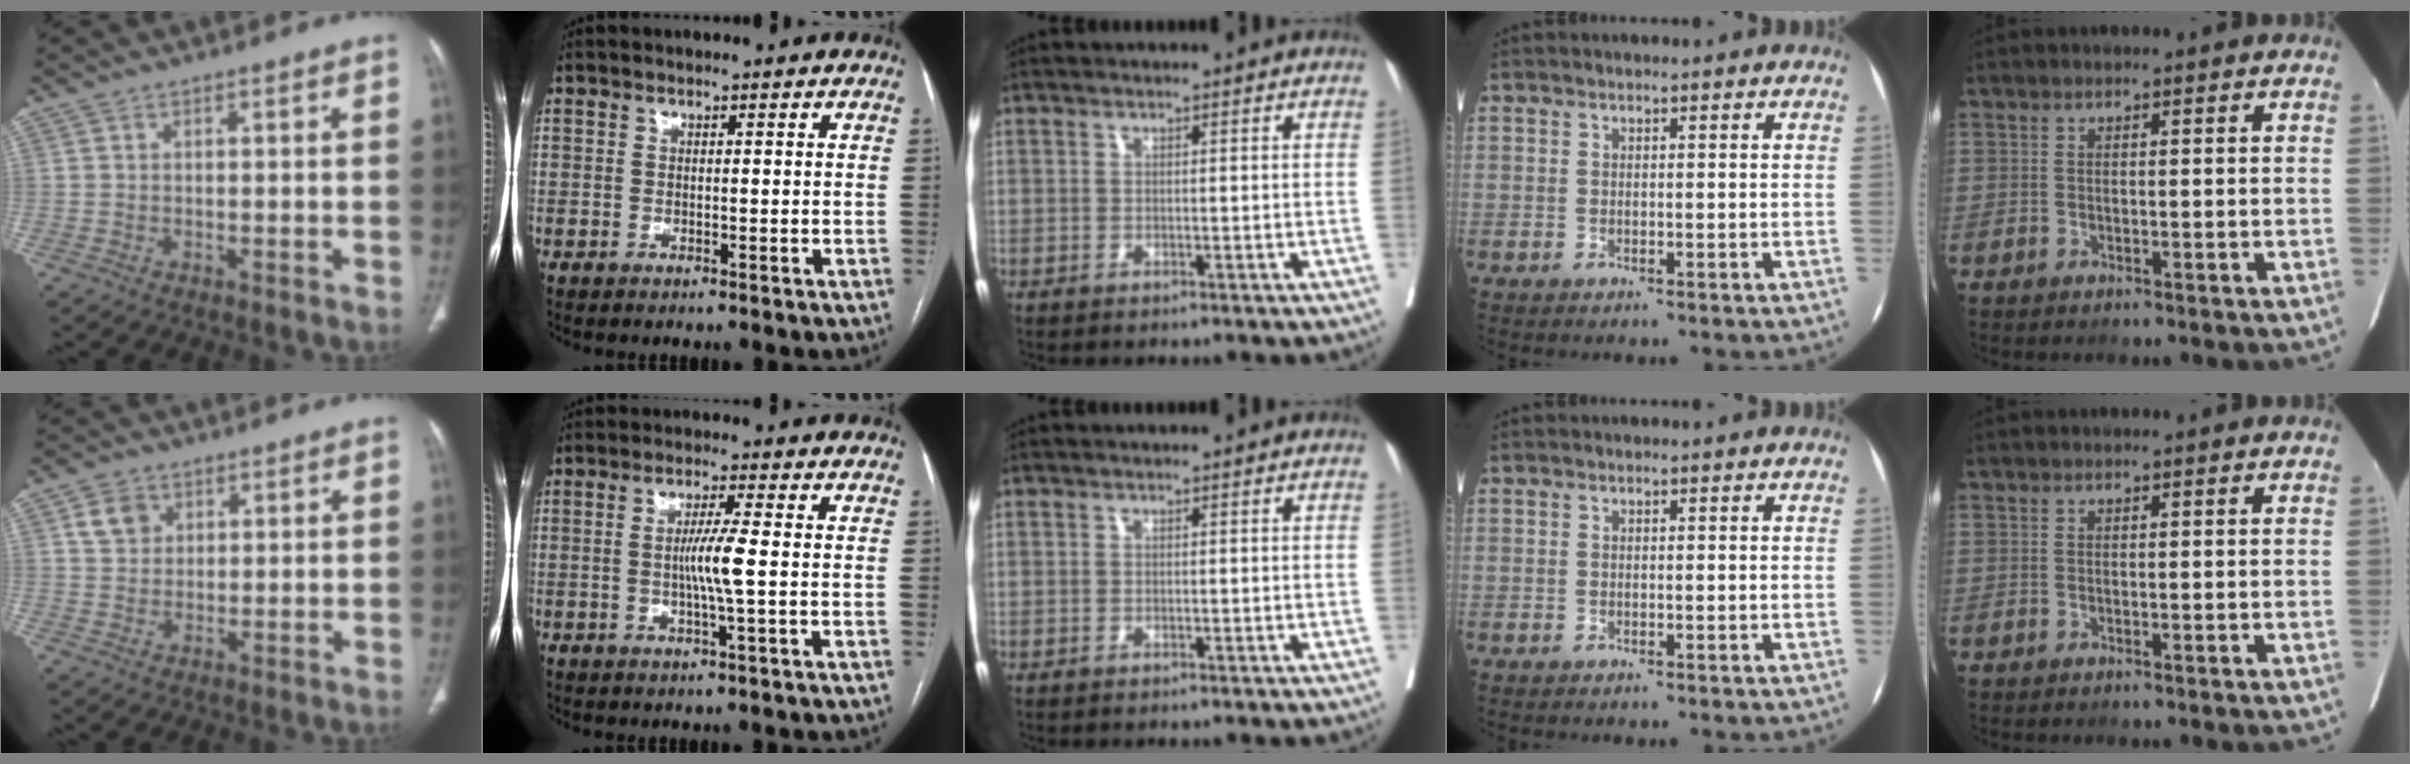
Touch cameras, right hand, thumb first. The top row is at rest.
{"thumb": {"total": 4.5, "force": [1.8, 3.7, 1.9], "torque": [-0.017, -0.004, 0.035]}, "index": {"total": 4.7, "force": [-0.3, -0.7, 4.6], "torque": [-0.088, -0.003, -0.008]}}